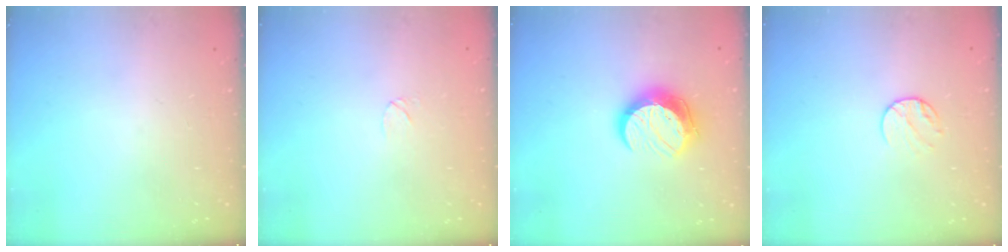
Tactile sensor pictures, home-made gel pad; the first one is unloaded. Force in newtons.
{"total": 3.4, "press": 3.4, "slide": 0.3}
{"total": 13.9, "press": 13.8, "slide": 0.7}
{"total": 6.5, "press": 6.5, "slide": 0.6}